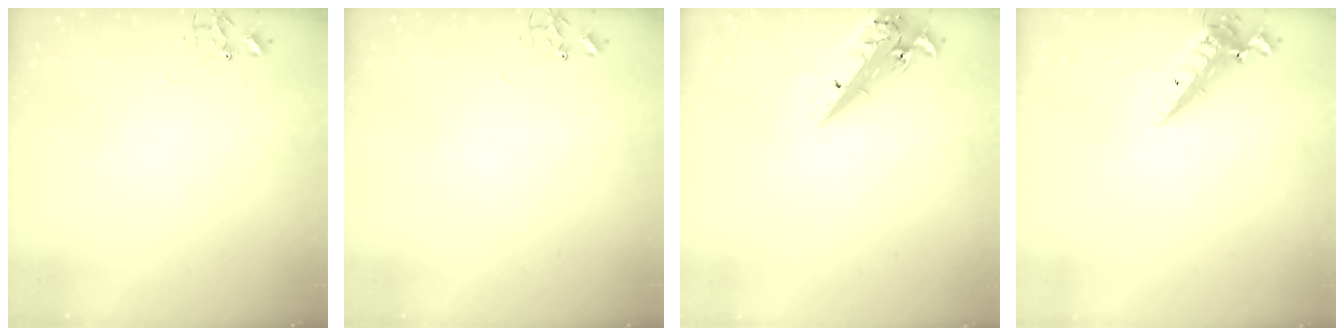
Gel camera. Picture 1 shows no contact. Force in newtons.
{"total": 0.0}
{"total": 16.4, "press": 16.0, "slide": 3.4}
{"total": 13.9, "press": 13.7, "slide": 2.5}